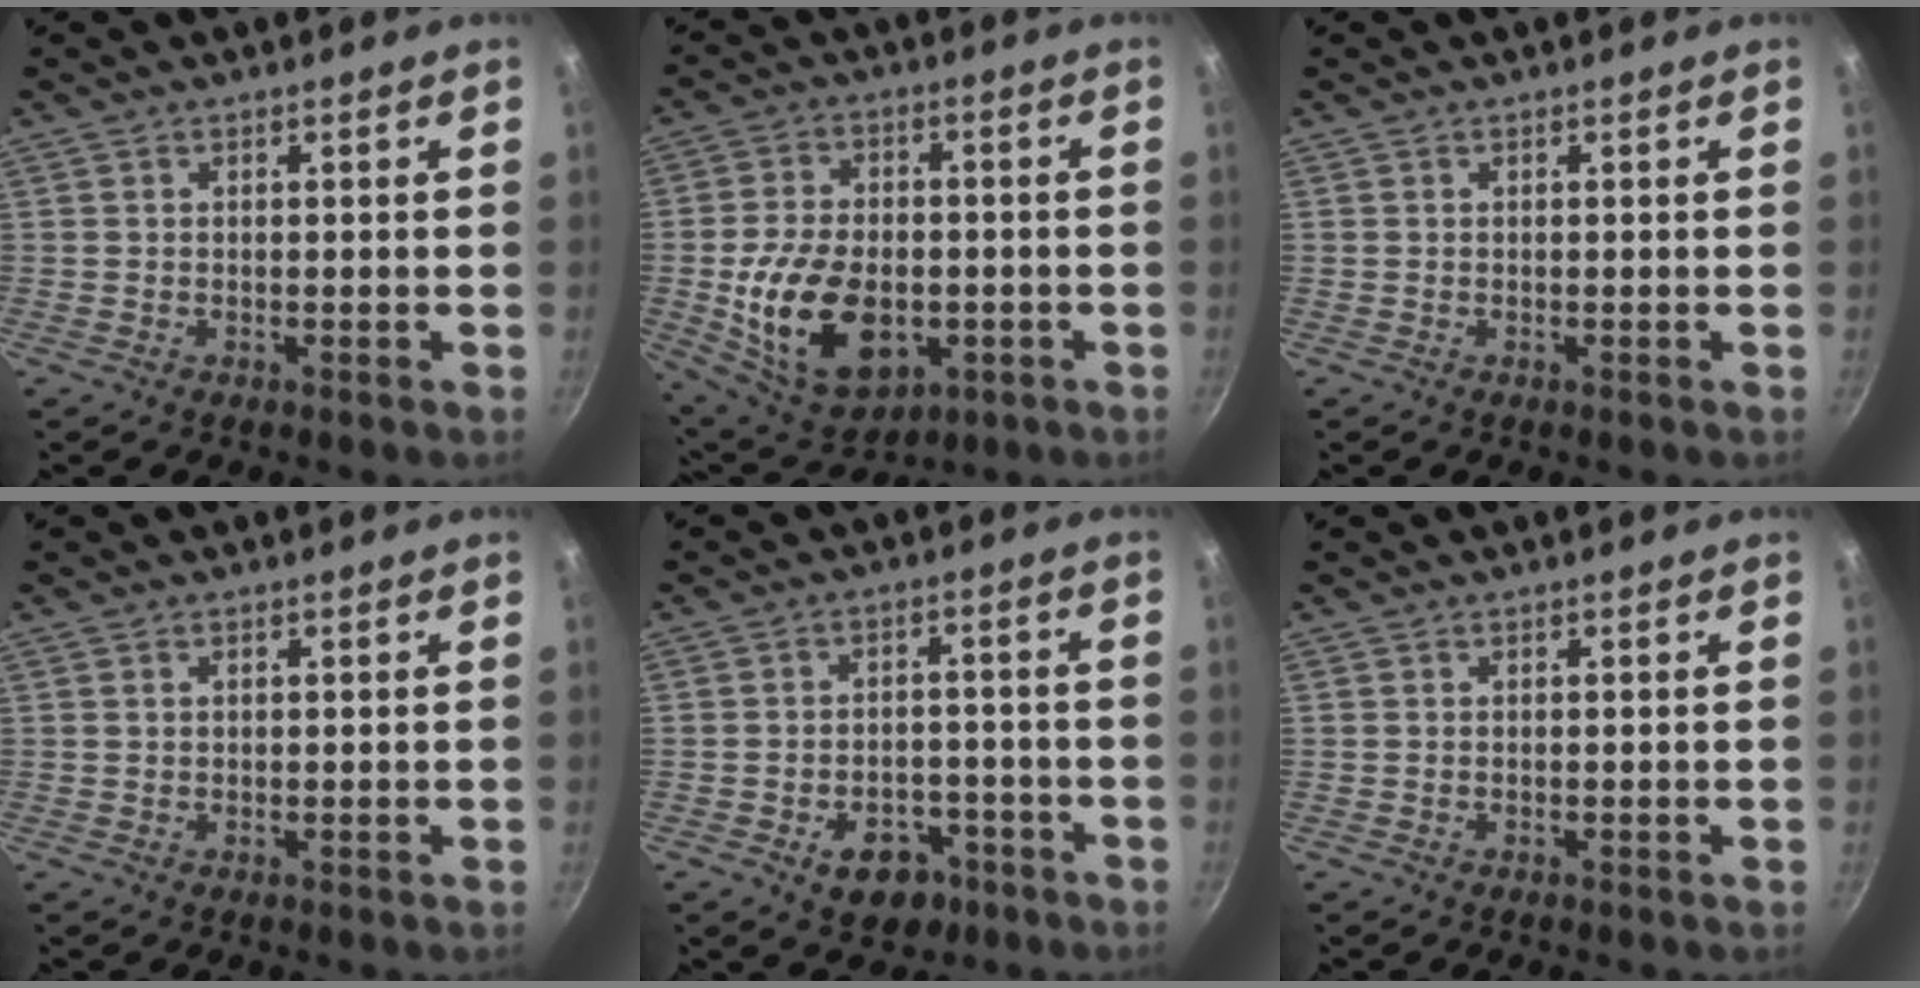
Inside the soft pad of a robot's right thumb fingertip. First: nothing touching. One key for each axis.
{"total": 18.0, "fx": -3.6, "fy": 11.6, "fz": 13.3, "tx": -0.223, "ty": 0.008, "tz": -0.044}
{"total": 0.0}
{"total": 0.7, "fx": 0.2, "fy": 0.6, "fz": 0.4, "tx": -0.005, "ty": 0.004, "tz": 0.004}
{"total": 8.1, "fx": -4.2, "fy": 5.5, "fz": 4.3, "tx": -0.035, "ty": 0.027, "tz": -0.052}
{"total": 0.0}